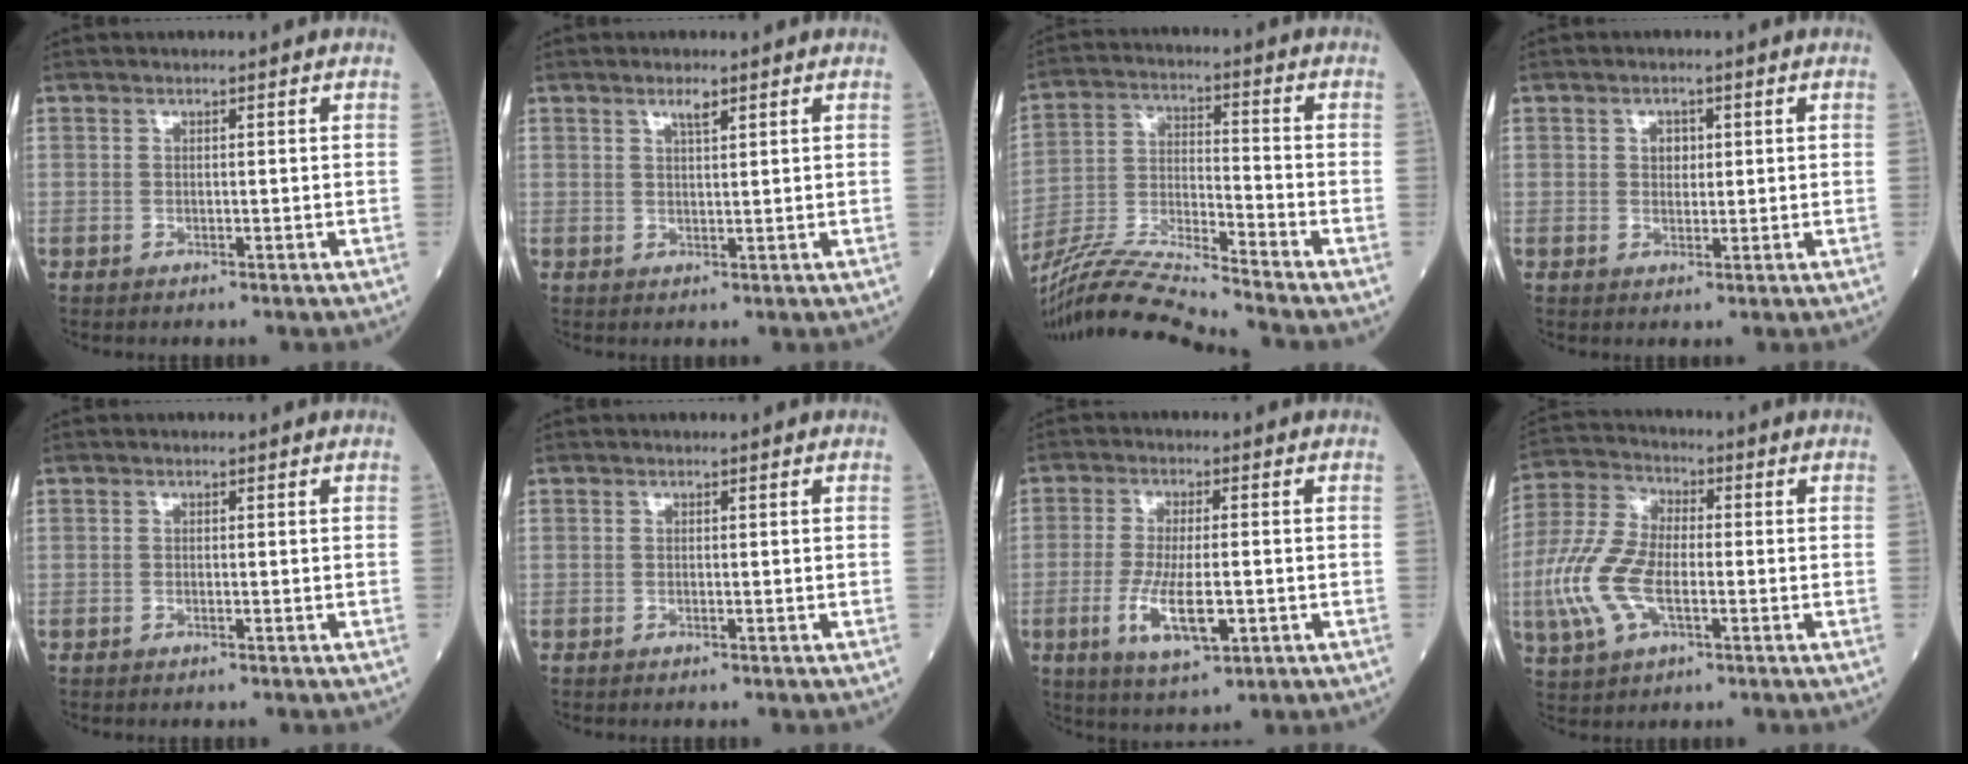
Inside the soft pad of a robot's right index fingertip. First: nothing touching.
{"total": 1.9, "force": [1.3, 0.3, 1.4], "torque": [-0.027, -0.001, 0.023]}
{"total": 13.4, "force": [-12.5, -2.5, 4.2], "torque": [-0.083, -0.003, -0.233]}
{"total": 2.0, "force": [0.5, 1.5, 1.2], "torque": [-0.015, 0.002, 0.007]}
{"total": 0.0}
{"total": 0.0}
{"total": 8.3, "force": [-2.2, 2.2, 7.7], "torque": [-0.153, -0.017, -0.037]}
{"total": 11.5, "force": [-2.4, 5.7, 9.7], "torque": [-0.236, 0.007, -0.050]}